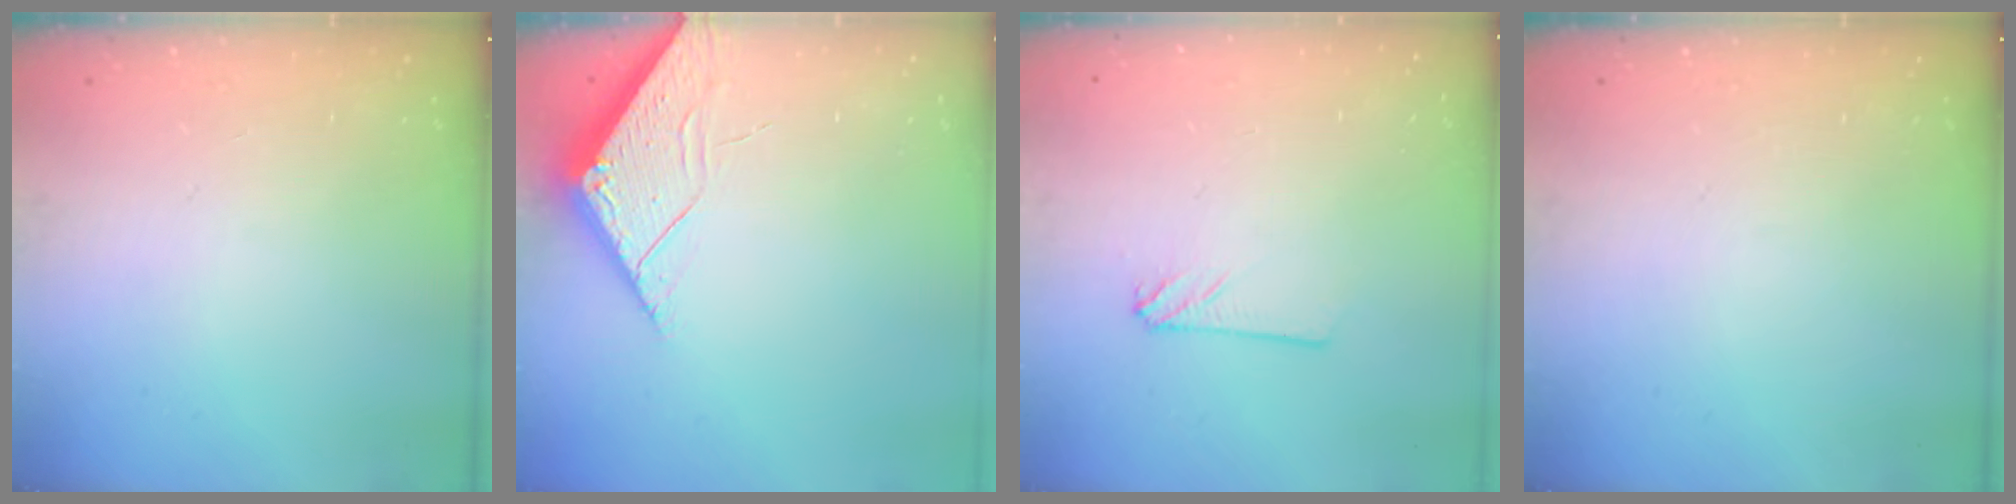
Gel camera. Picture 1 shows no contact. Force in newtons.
{"total": 4.0, "press": 3.9, "slide": 0.4}
{"total": 2.4, "press": 2.4, "slide": 0.2}
{"total": 0.0}